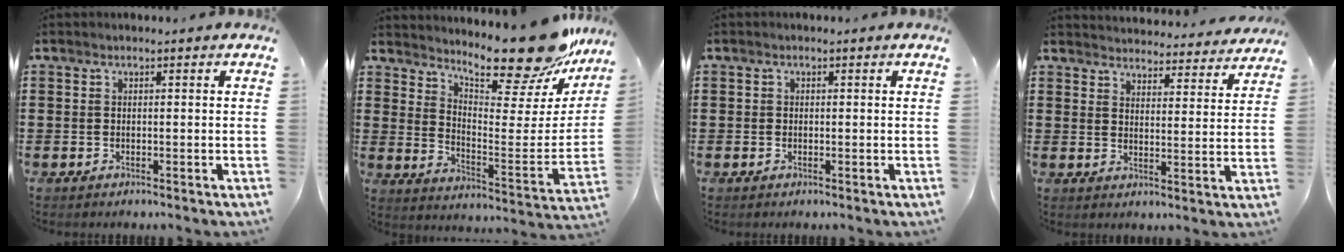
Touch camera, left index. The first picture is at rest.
{"total": 16.4, "force": [14.3, 3.0, 7.6], "torque": [-0.120, -0.105, 0.242]}
{"total": 0.5, "force": [0.0, 0.5, 0.1], "torque": [-0.004, 0.003, -0.001]}
{"total": 3.9, "force": [3.9, 0.2, -0.2], "torque": [-0.008, -0.031, 0.064]}